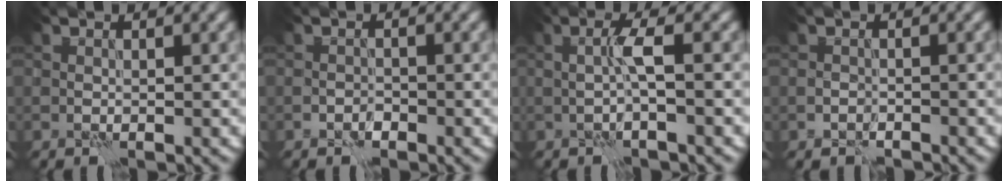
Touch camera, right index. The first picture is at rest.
{"total": 0.9, "force": [-0.8, 0.4, 0.2], "torque": [-0.002, 0.004, -0.015]}
{"total": 1.7, "force": [0.1, -0.7, 1.5], "torque": [-0.033, 0.006, 0.003]}
{"total": 1.1, "force": [-1.0, 0.5, 0.2], "torque": [-0.003, 0.002, -0.020]}